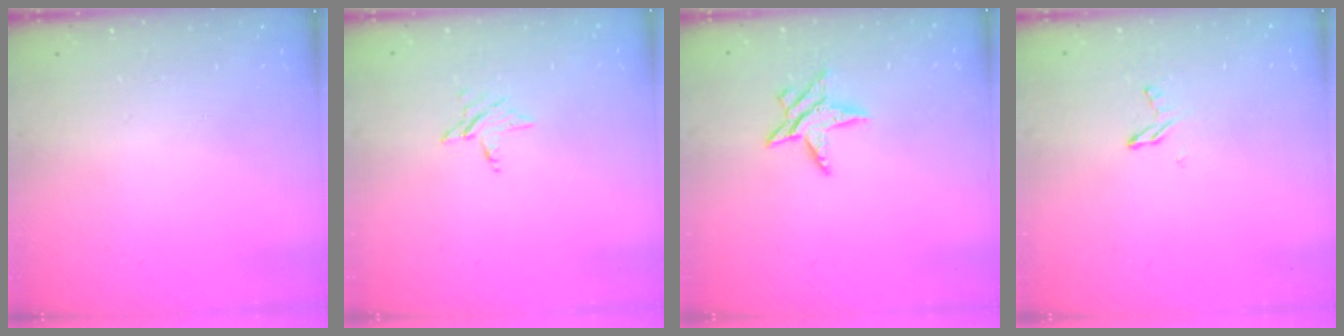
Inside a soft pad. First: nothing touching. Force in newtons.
{"total": 3.3, "press": 3.3, "slide": 0.3}
{"total": 6.7, "press": 6.7, "slide": 0.2}
{"total": 3.8, "press": 3.8, "slide": 0.3}